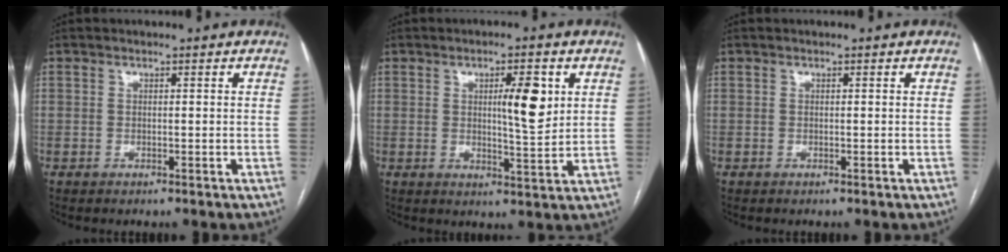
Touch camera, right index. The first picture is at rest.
{"total": 6.7, "force": [1.9, 1.2, 6.3], "torque": [-0.097, -0.003, 0.030]}
{"total": 0.0}